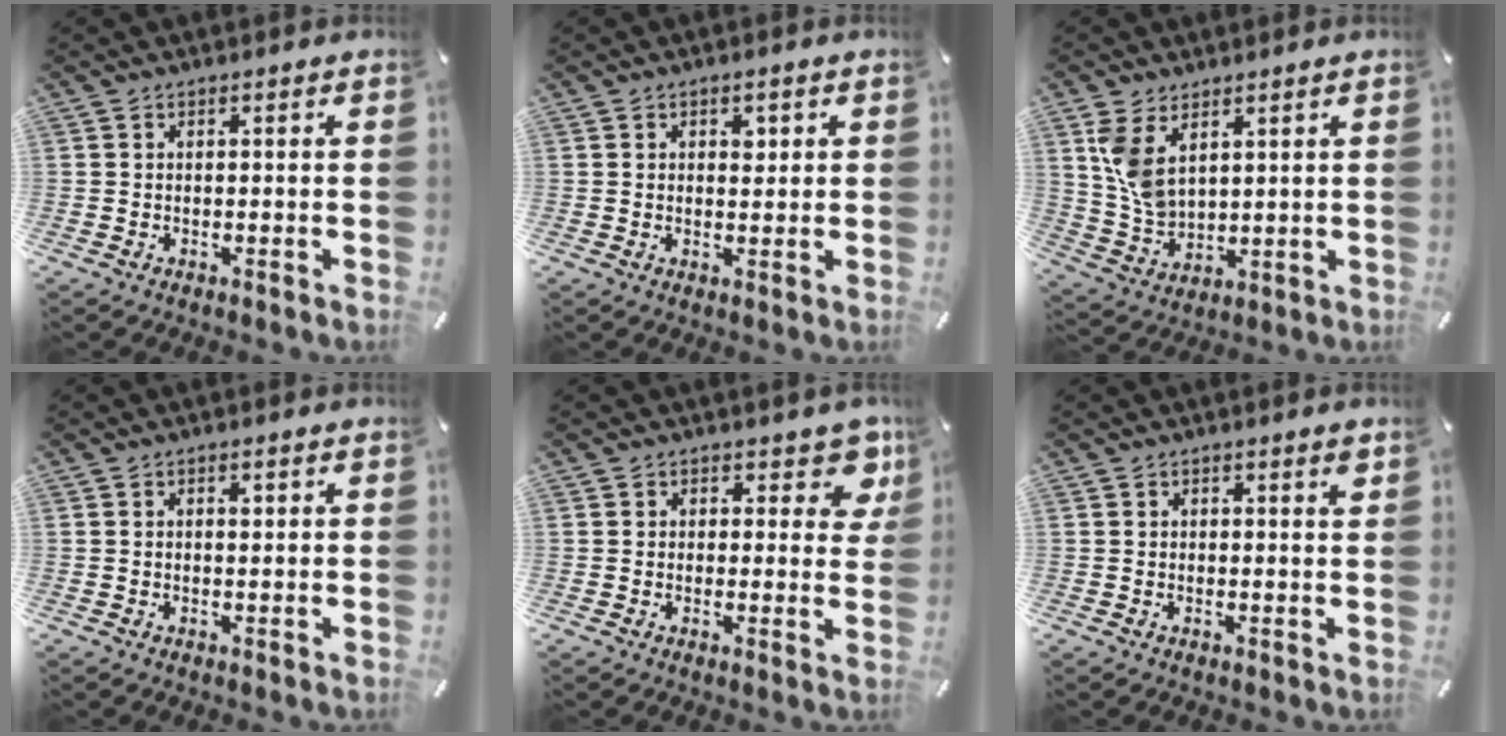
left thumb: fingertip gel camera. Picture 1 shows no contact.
{"total": 2.4, "force": [0.8, 1.7, 1.6], "torque": [-0.003, -0.008, 0.005]}
{"total": 7.7, "force": [3.9, 4.9, 4.5], "torque": [-0.111, -0.022, 0.072]}
{"total": 1.3, "force": [0.4, 0.7, 1.1], "torque": [-0.014, 0.001, 0.003]}
{"total": 6.8, "force": [3.7, 3.9, 4.1], "torque": [-0.025, -0.020, 0.057]}
{"total": 1.4, "force": [0.7, 0.5, 1.1], "torque": [-0.014, -0.001, 0.010]}